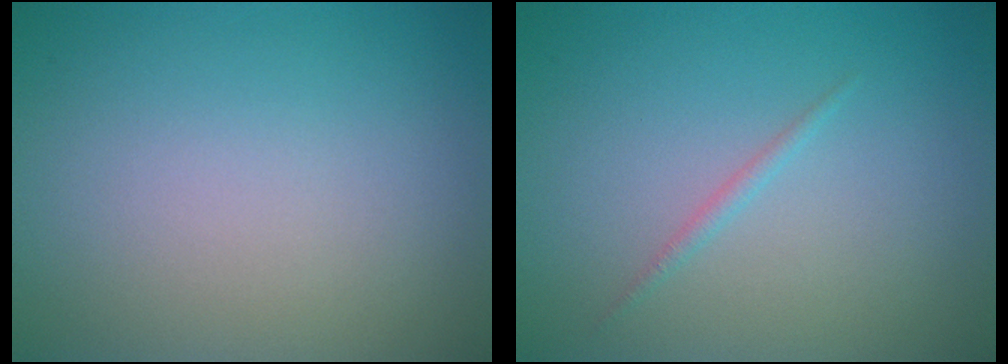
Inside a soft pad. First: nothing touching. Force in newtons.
{"total": 0.7, "press": 0.7, "slide": 0.1}